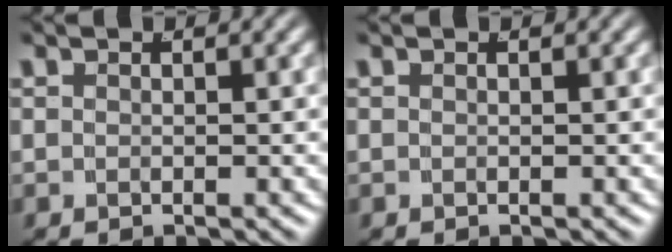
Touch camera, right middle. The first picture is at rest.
{"total": 0.0}